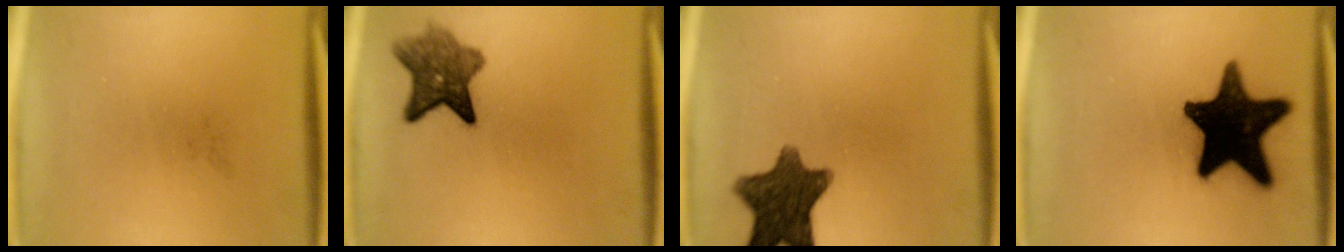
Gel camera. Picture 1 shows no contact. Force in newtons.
{"total": 7.0}
{"total": 11.4}
{"total": 19.8}